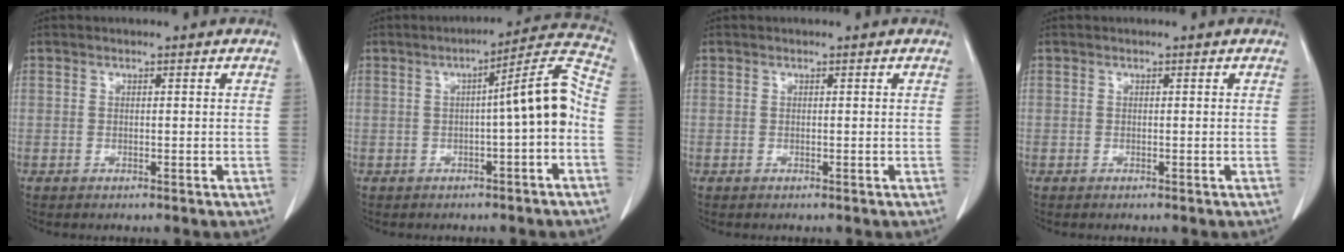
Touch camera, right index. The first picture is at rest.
{"total": 8.5, "force": [-1.1, 0.1, 8.4], "torque": [-0.113, 0.027, -0.021]}
{"total": 0.0}
{"total": 0.0}